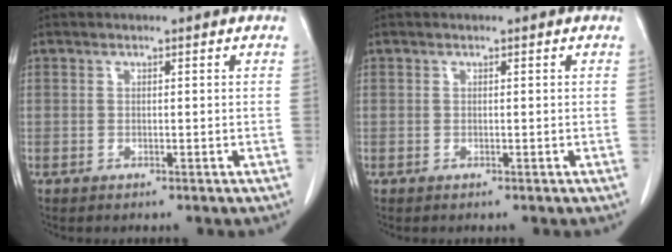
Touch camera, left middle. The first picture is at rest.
{"total": 0.0}